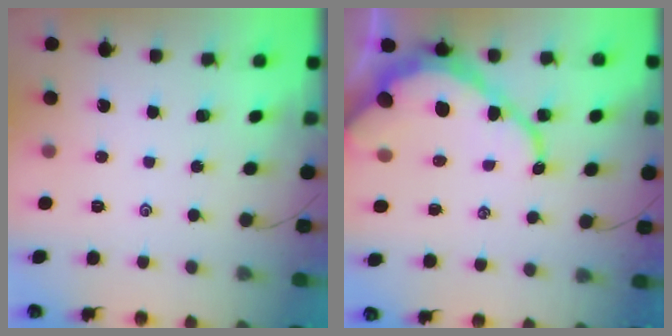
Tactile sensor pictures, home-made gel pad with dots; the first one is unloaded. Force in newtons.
{"total": 14.0, "press": 13.9, "slide": 1.5}